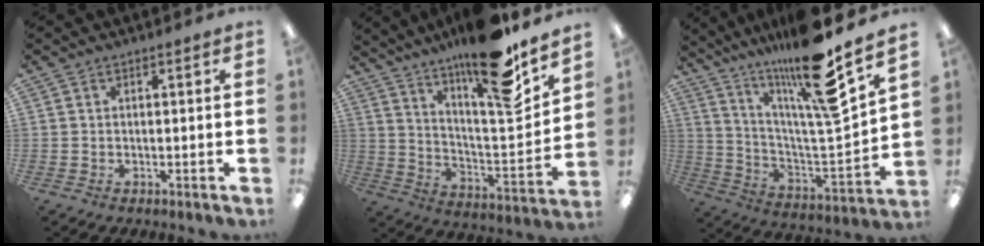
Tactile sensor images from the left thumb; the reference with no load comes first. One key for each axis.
{"total": 19.1, "fx": 14.8, "fy": 2.8, "fz": 11.8, "tx": -0.192, "ty": -0.112, "tz": 0.238}
{"total": 20.0, "fx": 15.5, "fy": 1.0, "fz": 12.6, "tx": -0.219, "ty": -0.111, "tz": 0.240}